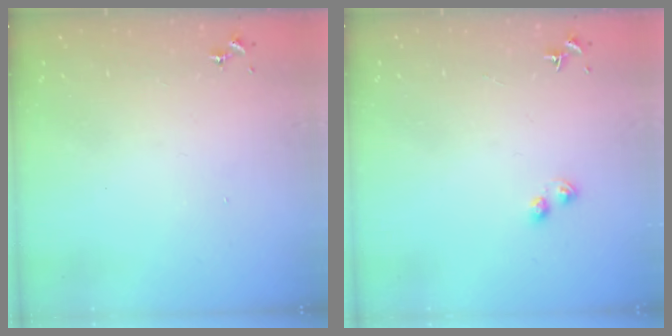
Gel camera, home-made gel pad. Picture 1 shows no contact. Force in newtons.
{"total": 2.8, "press": 2.8, "slide": 0.4}